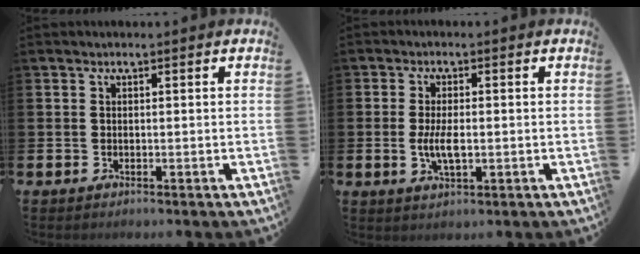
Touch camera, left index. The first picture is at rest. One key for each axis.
{"total": 4.0, "fx": -0.4, "fy": 1.7, "fz": 3.6, "tx": -0.071, "ty": 0.000, "tz": -0.010}